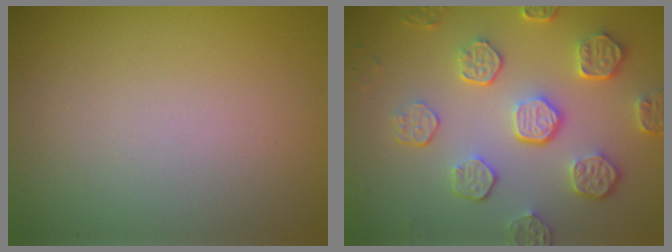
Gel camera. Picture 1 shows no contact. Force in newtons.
{"total": 5.5, "press": 4.2, "slide": 3.6}